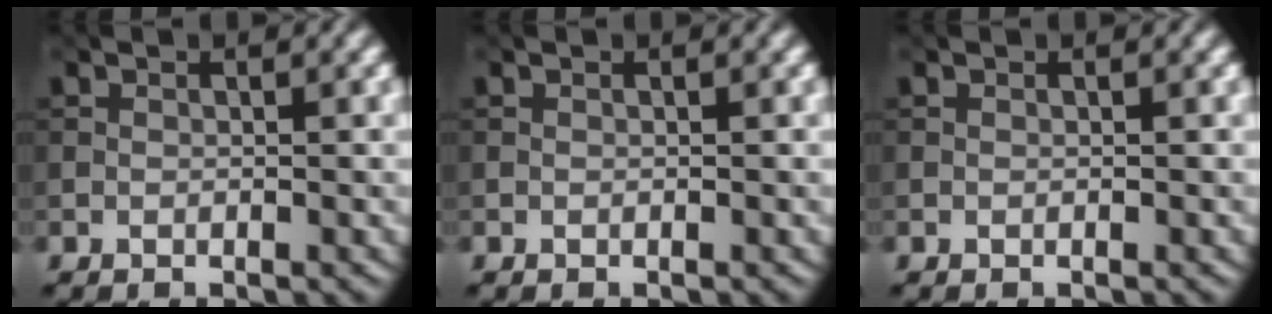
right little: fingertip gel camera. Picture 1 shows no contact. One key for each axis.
{"total": 0.0}
{"total": 0.0}